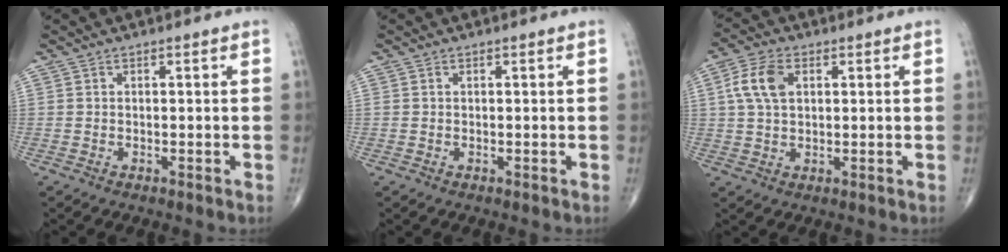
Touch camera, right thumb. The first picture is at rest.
{"total": 0.0}
{"total": 7.2, "force": [1.9, 4.4, 5.5], "torque": [-0.112, 0.008, 0.035]}